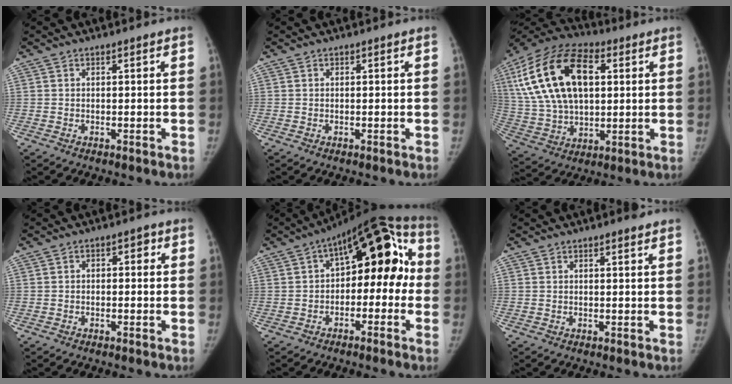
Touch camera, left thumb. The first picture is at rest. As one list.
[{"total": 0.0}, {"total": 24.4, "force": [6.7, 14.1, 18.7], "torque": [-0.350, 0.006, 0.119]}, {"total": 2.0, "force": [0.1, 1.4, 1.4], "torque": [-0.003, 0.008, -0.006]}, {"total": 18.1, "force": [0.9, 10.0, 15.1], "torque": [-0.160, 0.053, 0.000]}, {"total": 1.5, "force": [1.1, 0.3, 1.0], "torque": [-0.012, -0.003, 0.013]}]